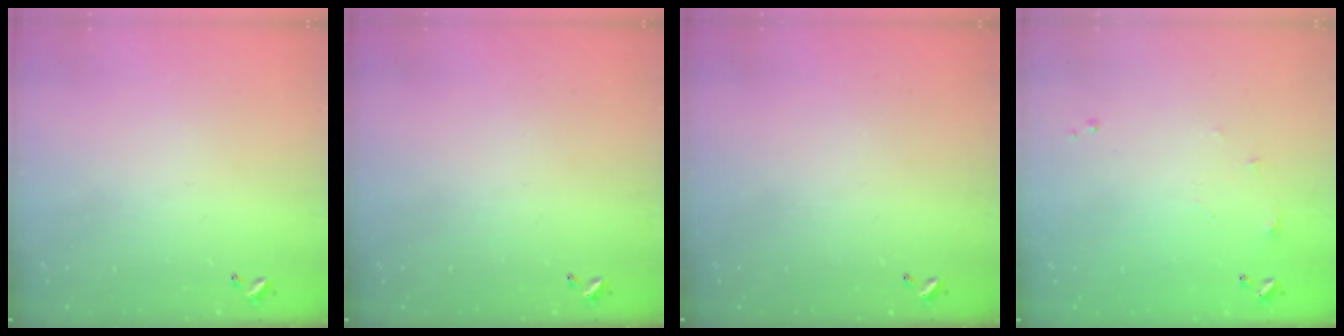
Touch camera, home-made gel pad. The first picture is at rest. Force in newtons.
{"total": 0.0}
{"total": 0.0}
{"total": 5.9, "press": 5.9, "slide": 0.8}